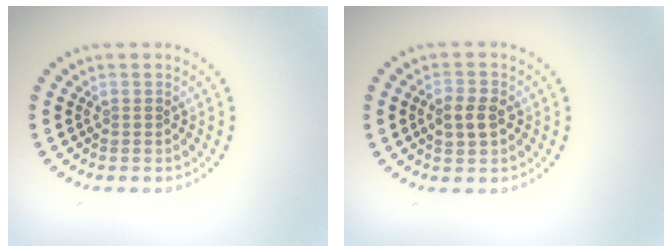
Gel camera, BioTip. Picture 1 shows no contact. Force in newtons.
{"total": 2.6, "press": 2.6, "slide": 0.2}